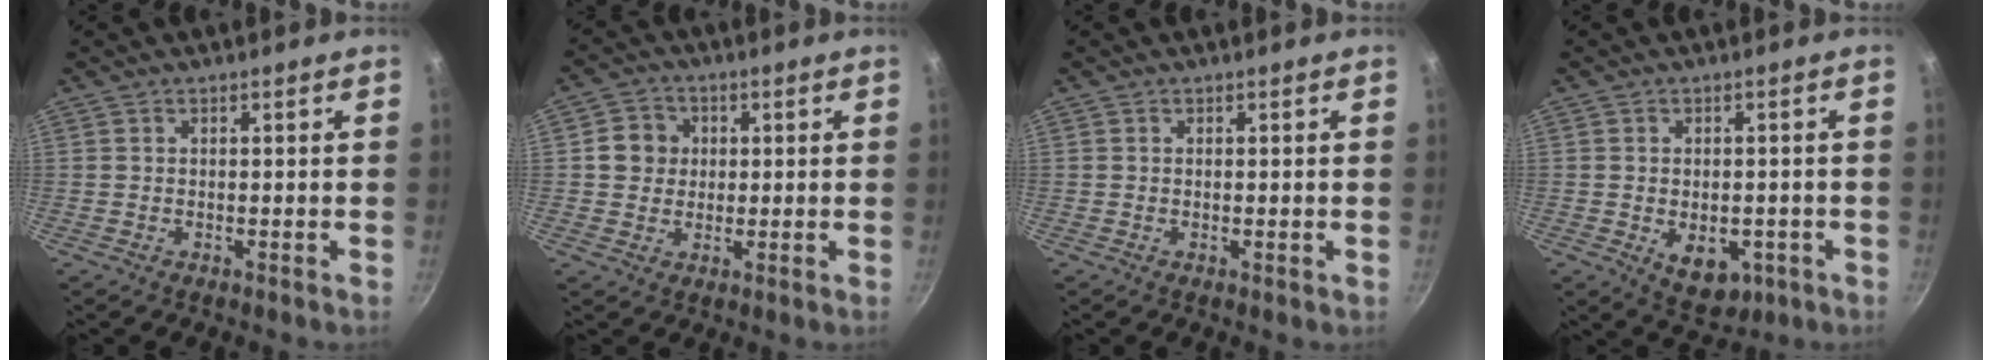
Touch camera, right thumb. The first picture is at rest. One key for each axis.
{"total": 5.7, "fx": 0.9, "fy": 5.3, "fz": 2.0, "tx": -0.003, "ty": 0.006, "tz": 0.004}
{"total": 0.6, "fx": 0.0, "fy": 0.1, "fz": 0.6, "tx": -0.008, "ty": -0.001, "tz": -0.001}
{"total": 7.8, "fx": -2.2, "fy": 5.1, "fz": 5.4, "tx": -0.053, "ty": 0.001, "tz": -0.017}